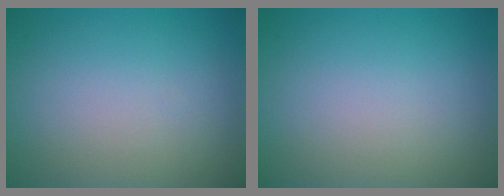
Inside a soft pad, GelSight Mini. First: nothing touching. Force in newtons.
{"total": 0.0}